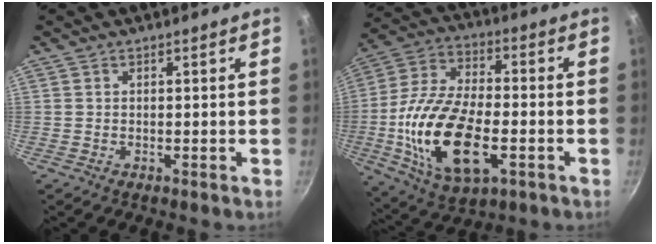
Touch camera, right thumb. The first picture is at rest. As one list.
[{"total": 21.4, "force": [-4.8, 10.8, 17.9], "torque": [-0.346, 0.014, -0.087]}]